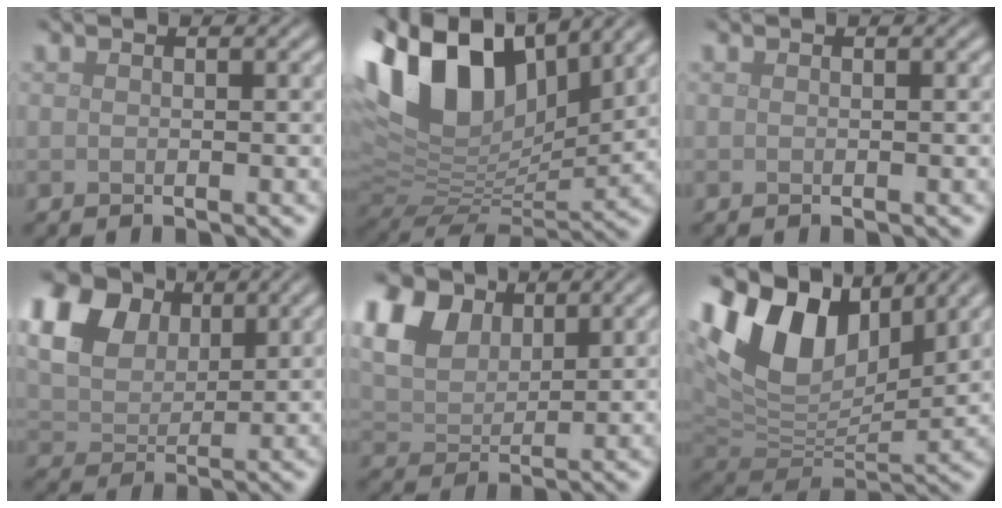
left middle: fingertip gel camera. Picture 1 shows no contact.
{"total": 13.5, "force": [6.4, 7.5, 9.1], "torque": [-0.180, 0.030, 0.109]}
{"total": 0.0}
{"total": 14.5, "force": [6.9, 10.0, 7.9], "torque": [-0.178, 0.040, 0.125]}
{"total": 8.9, "force": [5.0, 5.5, 4.9], "torque": [-0.137, 0.034, 0.080]}
{"total": 11.7, "force": [6.0, 6.5, 7.6], "torque": [-0.157, 0.015, 0.107]}